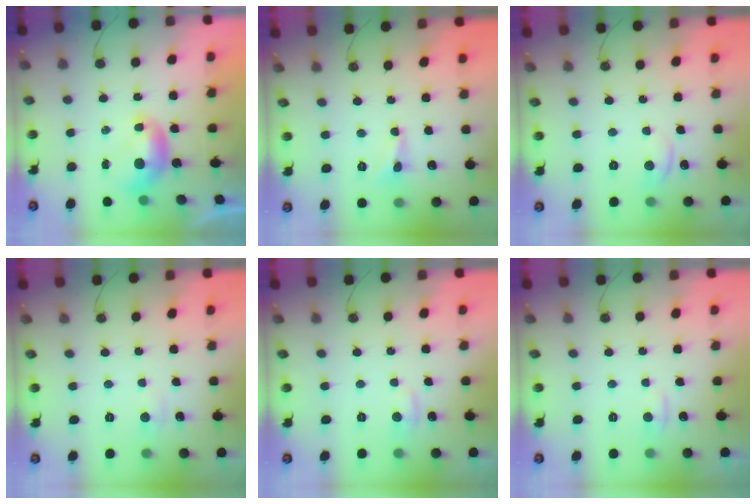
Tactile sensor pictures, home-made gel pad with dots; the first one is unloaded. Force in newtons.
{"total": 1.2, "press": 1.1, "slide": 0.4}
{"total": 1.6, "press": 1.5, "slide": 0.6}
{"total": 2.7, "press": 2.7, "slide": 0.3}
{"total": 0.9, "press": 0.2, "slide": 0.9}
{"total": 0.9, "press": 0.6, "slide": 0.7}